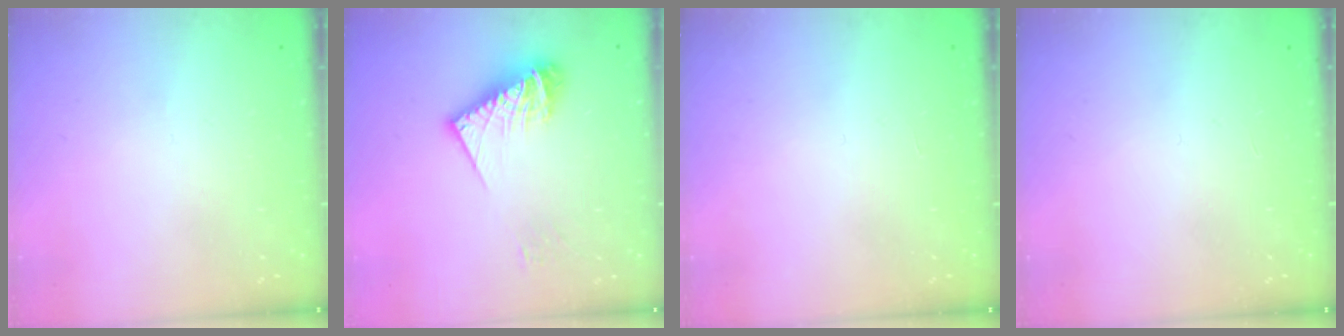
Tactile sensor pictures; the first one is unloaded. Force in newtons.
{"total": 11.3, "press": 11.2, "slide": 1.4}
{"total": 0.0}
{"total": 0.0}